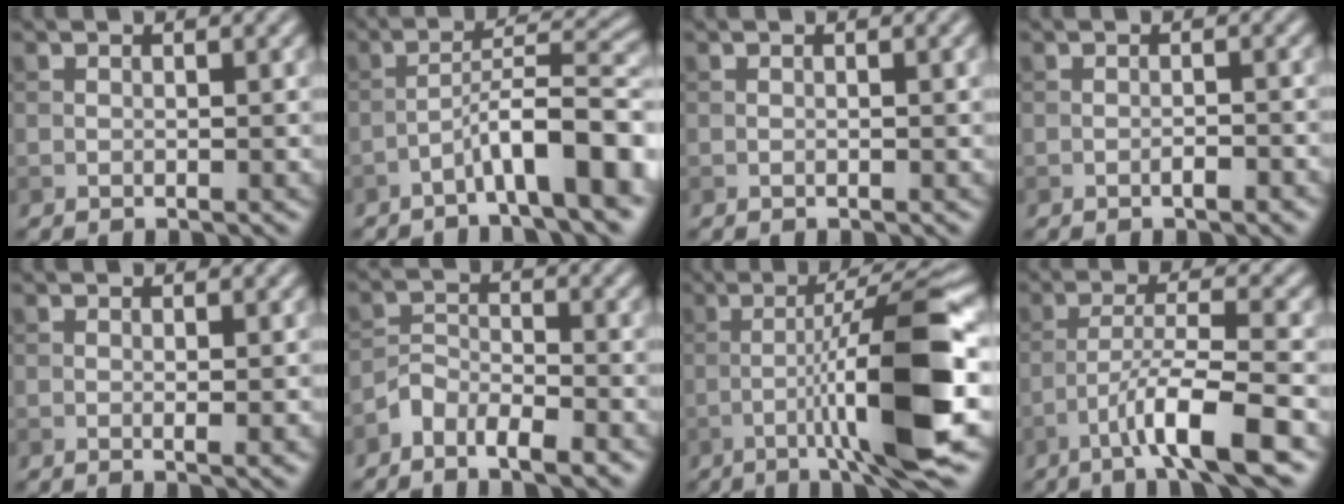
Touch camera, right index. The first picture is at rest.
{"total": 7.3, "force": [-3.9, 1.1, 6.0], "torque": [-0.095, 0.024, -0.068]}
{"total": 0.8, "force": [-0.1, 0.1, 0.7], "torque": [-0.010, 0.000, -0.003]}
{"total": 1.5, "force": [-0.8, 0.3, 1.2], "torque": [-0.018, 0.003, -0.013]}
{"total": 1.4, "force": [-0.1, 0.3, 1.3], "torque": [-0.019, -0.004, -0.001]}
{"total": 3.7, "force": [-2.6, 1.6, 2.0], "torque": [-0.033, 0.003, -0.055]}
{"total": 10.7, "force": [-2.7, 1.0, 10.3], "torque": [-0.161, 0.019, -0.044]}
{"total": 6.8, "force": [-3.7, 0.8, 5.6], "torque": [-0.092, 0.010, -0.067]}